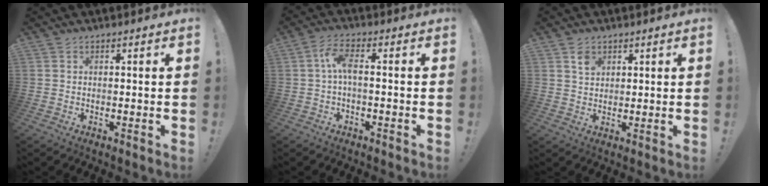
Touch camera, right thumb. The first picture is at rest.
{"total": 6.1, "force": [0.1, 1.9, 5.8], "torque": [-0.126, 0.001, -0.001]}
{"total": 4.1, "force": [2.3, 3.1, 1.6], "torque": [-0.012, -0.009, 0.038]}